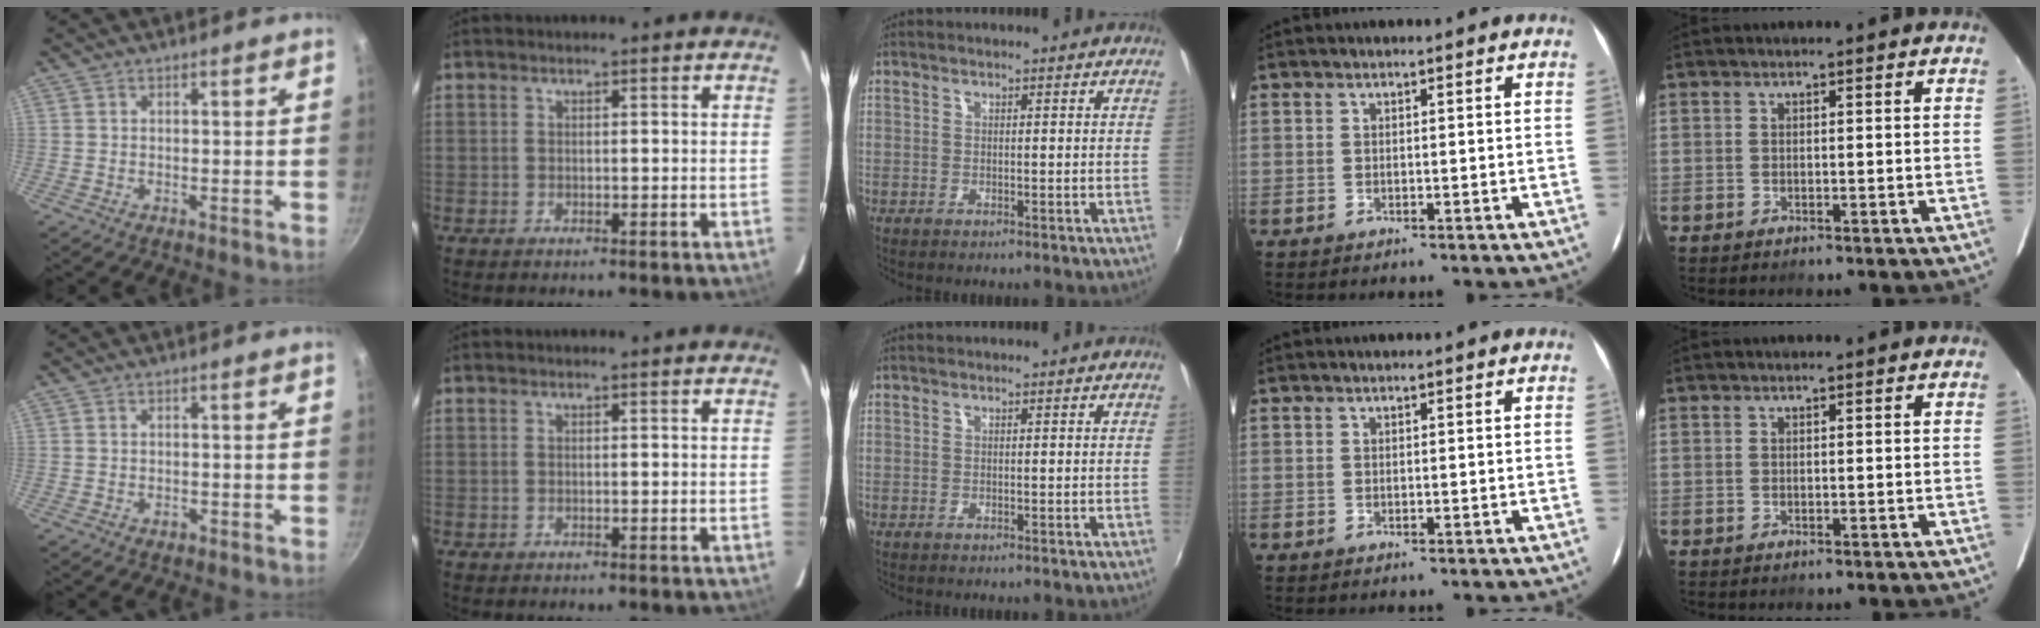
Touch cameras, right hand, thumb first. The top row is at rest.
{"thumb": {"total": 0.7, "force": [-0.4, 0.4, 0.3], "torque": [-0.005, 0.001, -0.004]}}